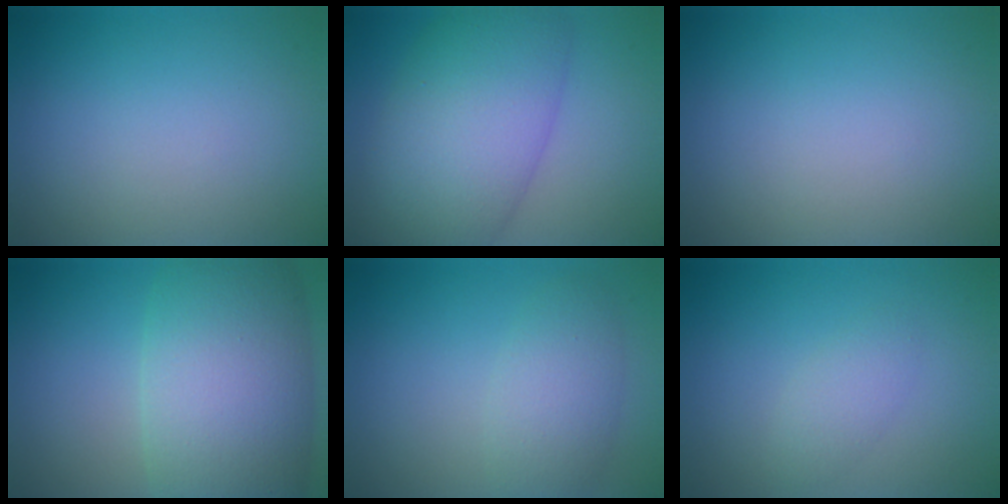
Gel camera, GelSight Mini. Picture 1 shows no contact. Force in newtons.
{"total": 10.4, "press": 10.4, "slide": 0.4}
{"total": 0.0}
{"total": 11.7, "press": 11.7, "slide": 0.1}
{"total": 3.5, "press": 3.5, "slide": 0.2}
{"total": 1.7, "press": 1.7, "slide": 0.1}